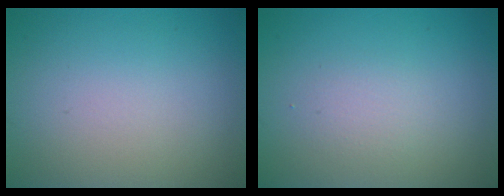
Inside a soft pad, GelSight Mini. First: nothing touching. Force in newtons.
{"total": 1.5, "press": 1.5, "slide": 0.1}